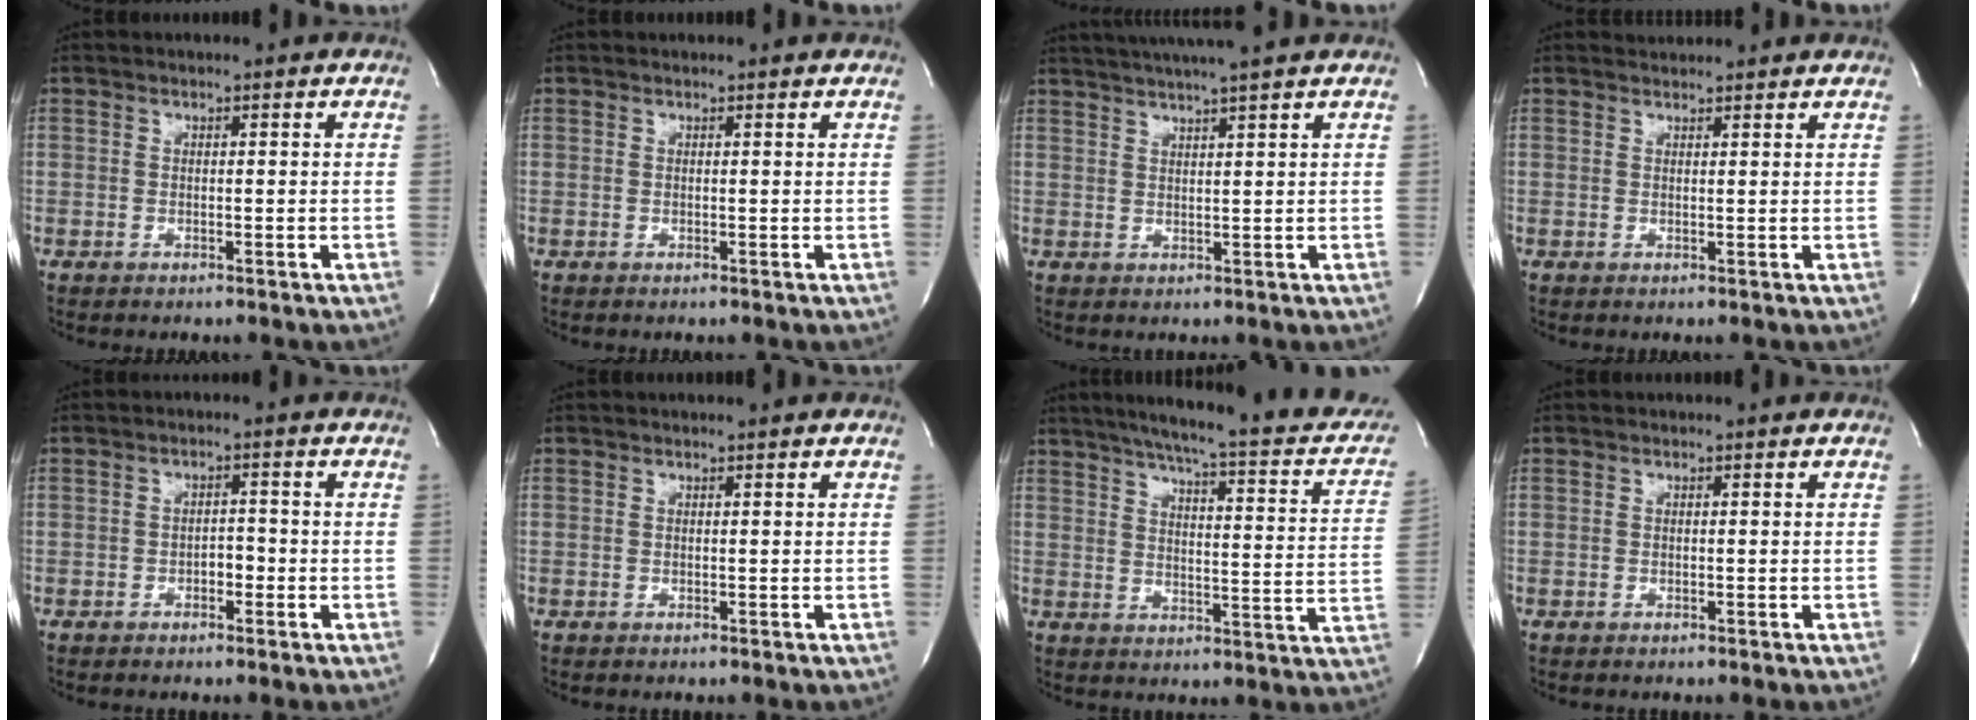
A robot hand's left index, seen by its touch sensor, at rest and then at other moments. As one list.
[{"total": 1.8, "force": [1.8, 0.1, 0.4], "torque": [-0.014, 0.009, 0.017]}, {"total": 10.2, "force": [8.9, -0.8, 5.0], "torque": [-0.084, 0.020, 0.122]}, {"total": 2.3, "force": [2.3, 0.1, 0.0], "torque": [-0.009, 0.015, 0.034]}, {"total": 1.8, "force": [-0.8, 0.9, 1.3], "torque": [-0.016, 0.005, -0.014]}, {"total": 0.6, "force": [0.6, -0.1, 0.3], "torque": [-0.007, 0.003, 0.011]}, {"total": 24.3, "force": [19.6, 3.4, 13.9], "torque": [-0.197, -0.012, 0.234]}, {"total": 0.0}]